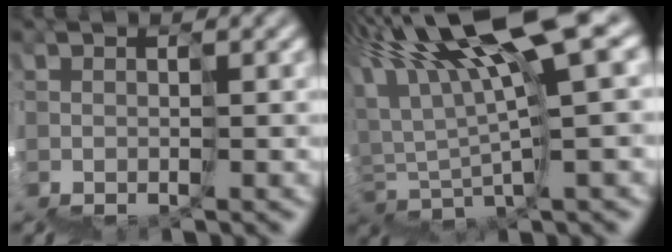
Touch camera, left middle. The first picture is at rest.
{"total": 8.8, "force": [6.3, -0.1, 6.2], "torque": [-0.120, 0.041, 0.106]}